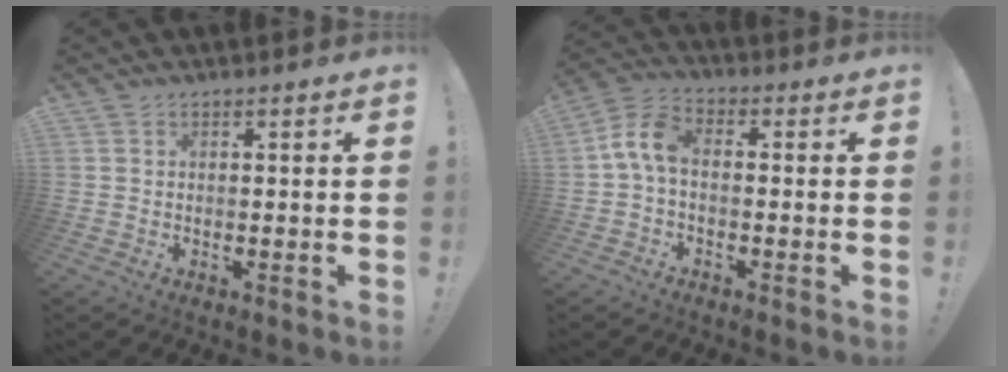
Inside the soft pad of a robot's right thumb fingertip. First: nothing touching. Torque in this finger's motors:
{"motor_torque": [0.23, 0.19, 0.68, -0.08, 0.05]}